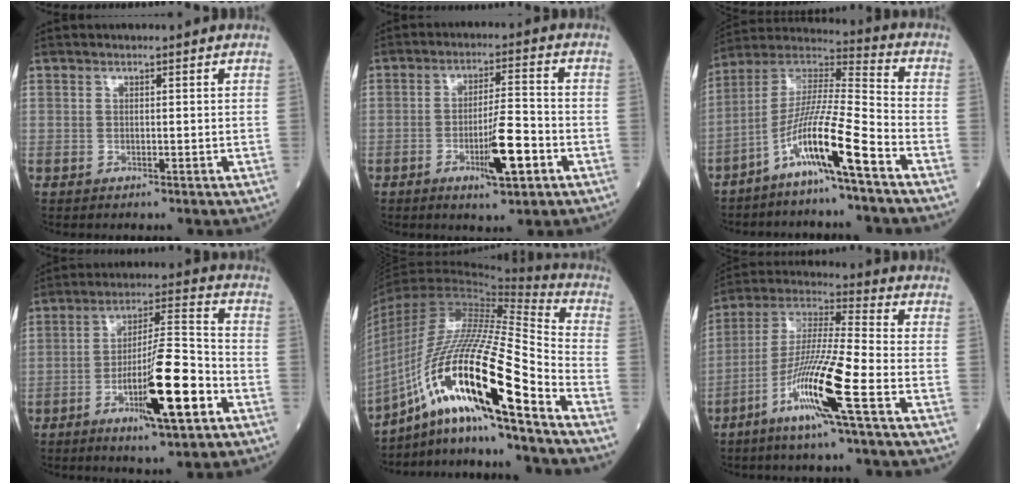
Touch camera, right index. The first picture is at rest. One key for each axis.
{"total": 7.9, "fx": -3.1, "fy": 1.0, "fz": 7.2, "tx": -0.126, "ty": -0.005, "tz": -0.047}
{"total": 12.2, "fx": -6.6, "fy": -0.7, "fz": 10.3, "tx": -0.201, "ty": 0.001, "tz": -0.131}
{"total": 13.7, "fx": -5.4, "fy": 1.4, "fz": 12.6, "tx": -0.218, "ty": -0.006, "tz": -0.086}
{"total": 23.3, "fx": -12.6, "fy": 1.5, "fz": 19.5, "tx": -0.388, "ty": -0.020, "tz": -0.225}
{"total": 13.8, "fx": -6.3, "fy": -0.5, "fz": 12.2, "tx": -0.248, "ty": -0.014, "tz": -0.122}